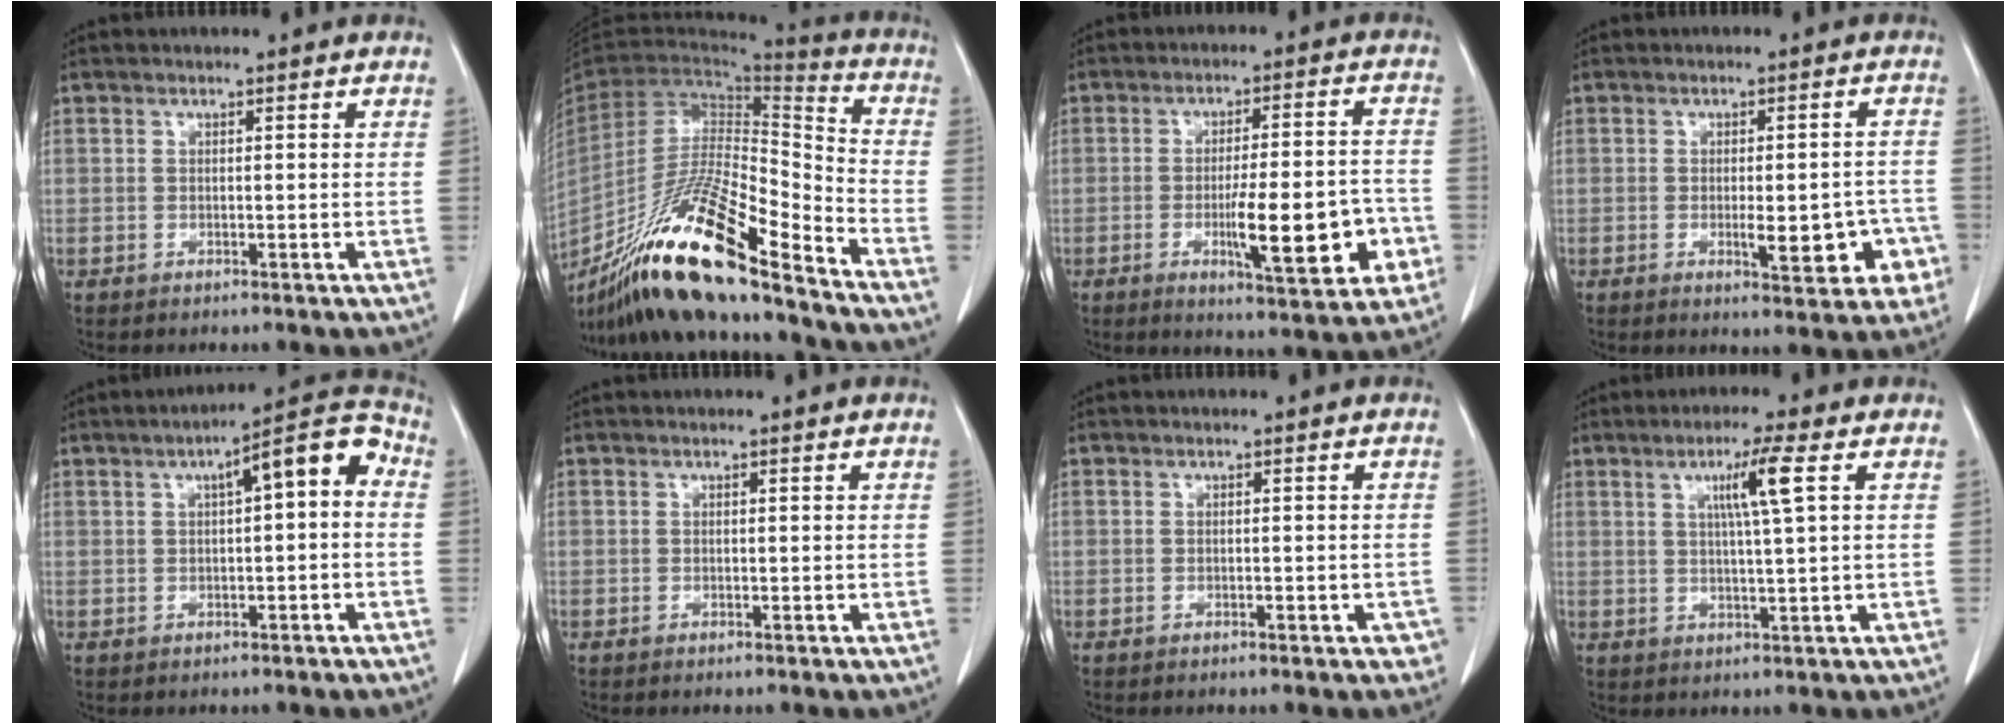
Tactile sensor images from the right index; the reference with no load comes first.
{"total": 22.6, "force": [-16.8, 1.9, 14.9], "torque": [-0.281, -0.030, -0.311]}
{"total": 13.3, "force": [-4.1, 2.5, 12.4], "torque": [-0.178, 0.001, -0.054]}
{"total": 7.9, "force": [-2.6, 2.5, 7.0], "torque": [-0.082, 0.008, -0.027]}
{"total": 8.2, "force": [1.3, 1.8, 7.9], "torque": [-0.106, 0.038, 0.011]}
{"total": 0.0}
{"total": 2.0, "force": [-1.3, 0.8, 1.4], "torque": [-0.008, 0.001, -0.015]}
{"total": 5.7, "force": [2.0, -0.9, 5.3], "torque": [-0.093, 0.000, 0.034]}